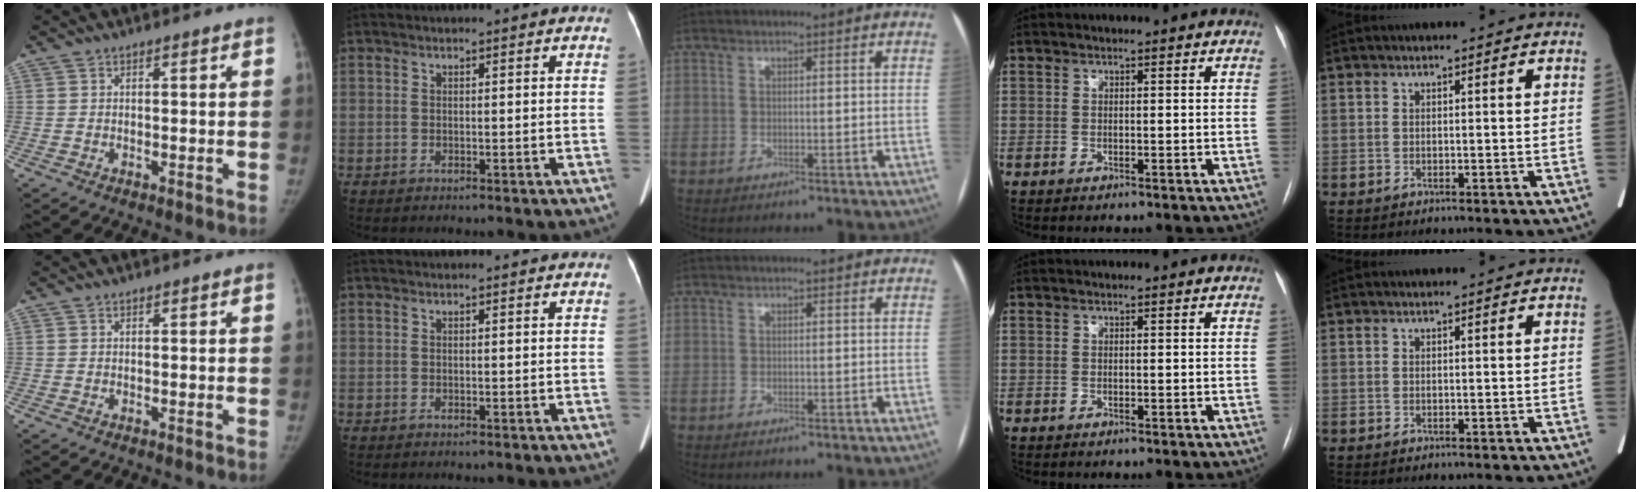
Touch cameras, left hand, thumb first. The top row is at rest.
{}